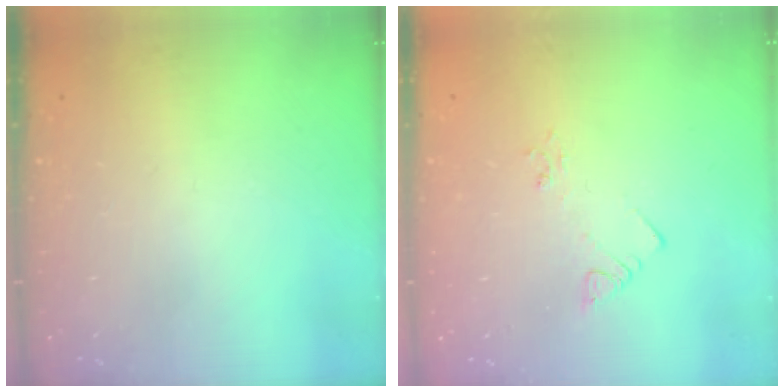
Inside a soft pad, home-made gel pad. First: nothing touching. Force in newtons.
{"total": 2.4, "press": 2.4, "slide": 0.4}